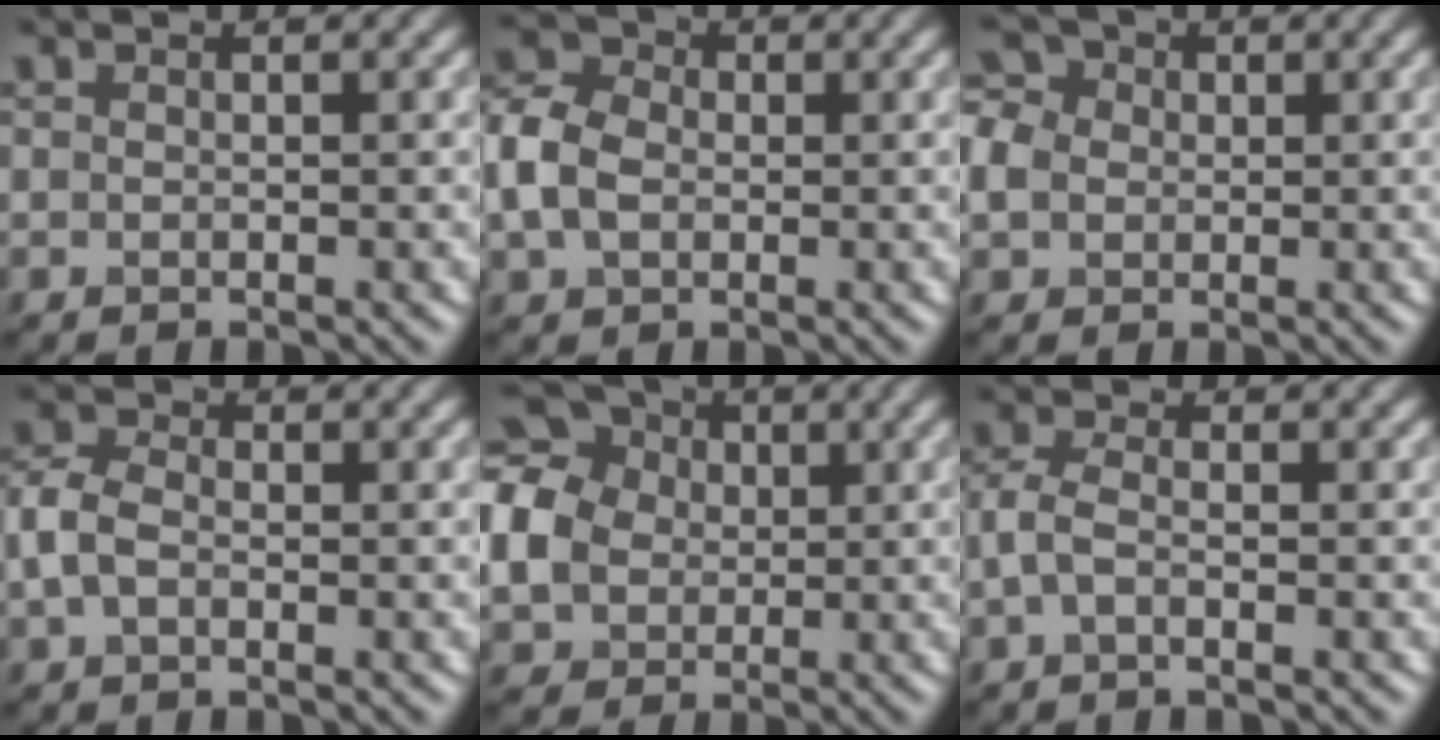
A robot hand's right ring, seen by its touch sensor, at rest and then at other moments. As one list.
[{"total": 5.6, "force": [-0.3, 4.2, 3.6], "torque": [-0.095, 0.012, -0.013]}, {"total": 4.9, "force": [0.3, 4.2, 2.5], "torque": [-0.067, 0.020, -0.001]}, {"total": 3.0, "force": [-0.4, 2.1, 2.1], "torque": [-0.053, 0.008, -0.016]}, {"total": 10.4, "force": [0.9, 8.8, 5.4], "torque": [-0.150, 0.023, -0.004]}, {"total": 2.0, "force": [-0.5, 0.9, 1.7], "torque": [-0.047, 0.005, -0.015]}]